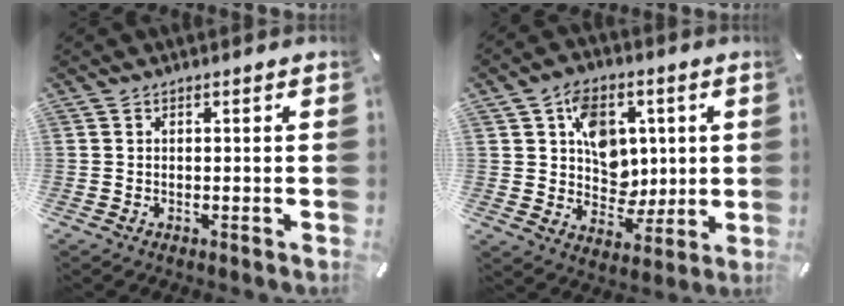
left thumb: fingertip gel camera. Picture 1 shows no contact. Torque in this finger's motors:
{"motor_torque": [1.81, 2.65, 1.06, -0.94, 0.32]}